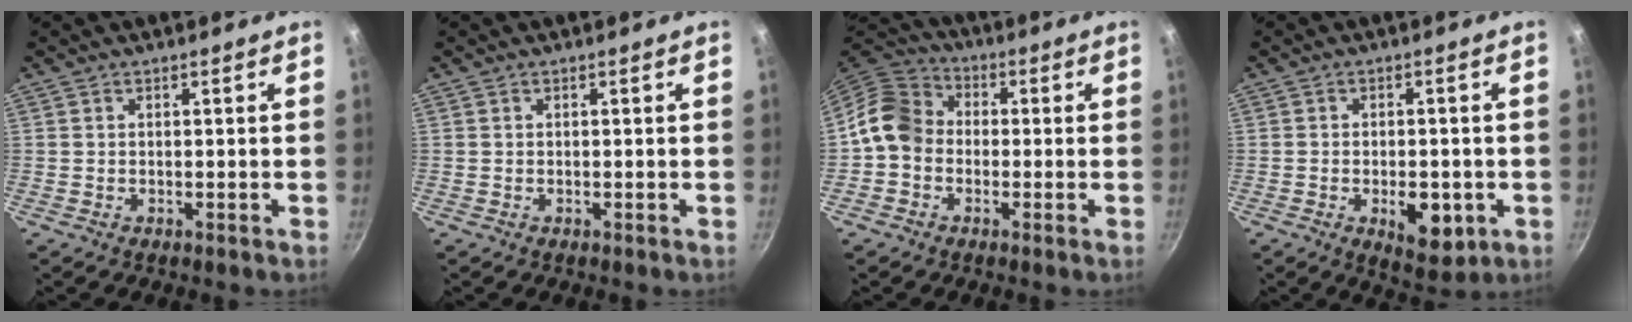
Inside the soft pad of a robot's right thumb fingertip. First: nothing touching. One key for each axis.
{"total": 0.0}
{"total": 9.1, "fx": -1.0, "fy": 7.7, "fz": 4.7, "tx": -0.059, "ty": 0.025, "tz": -0.043}
{"total": 8.4, "fx": -2.5, "fy": 4.6, "fz": 6.6, "tx": -0.064, "ty": 0.002, "tz": -0.025}